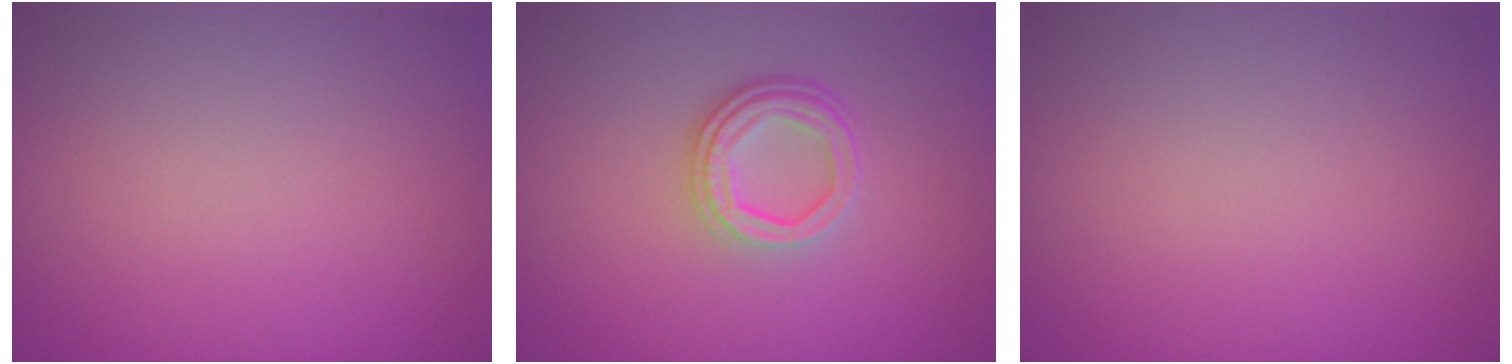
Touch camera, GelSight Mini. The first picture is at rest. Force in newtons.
{"total": 3.4, "press": 2.6, "slide": 2.2}
{"total": 0.0}